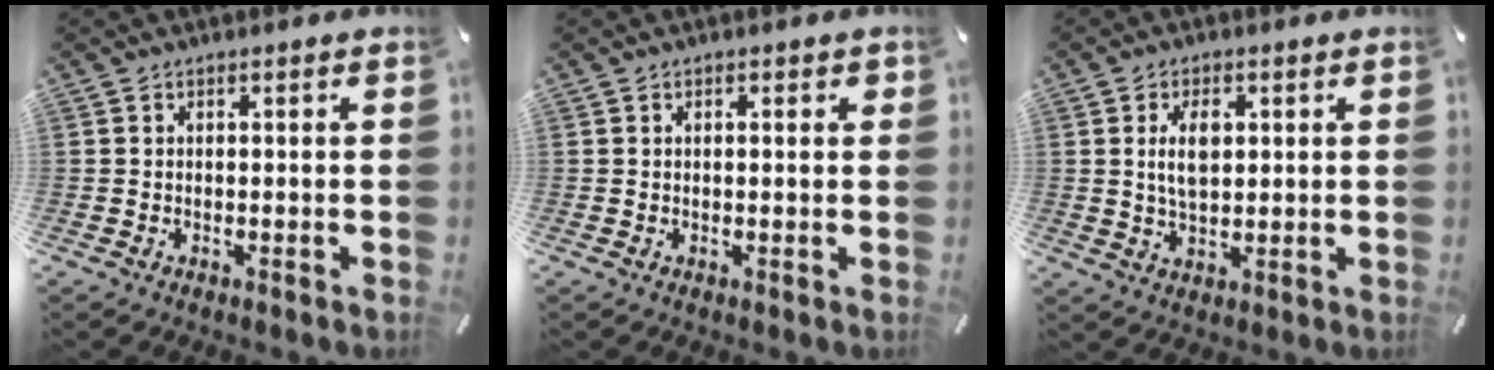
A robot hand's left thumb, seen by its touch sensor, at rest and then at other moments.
{"total": 0.9, "force": [0.3, 0.5, 0.7], "torque": [-0.013, 0.006, 0.003]}
{"total": 6.8, "force": [1.6, 4.0, 5.3], "torque": [-0.094, -0.002, 0.020]}